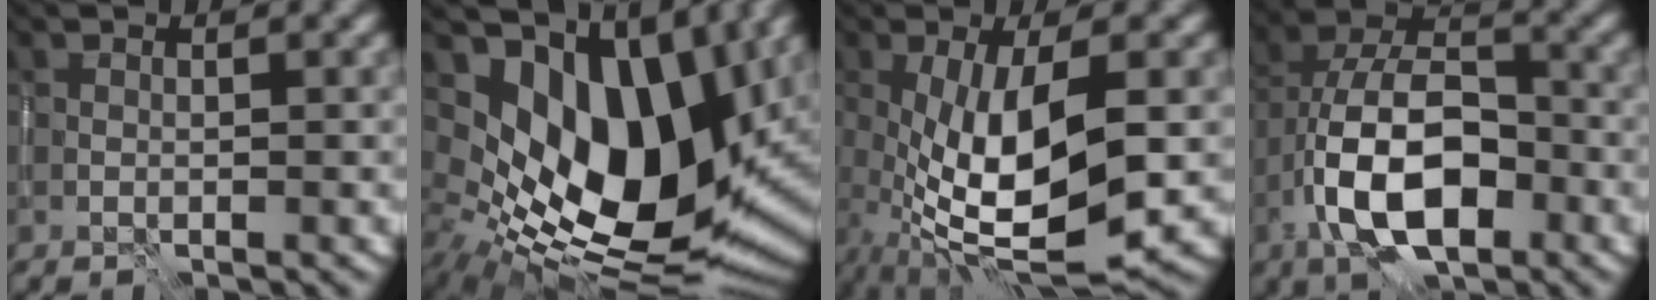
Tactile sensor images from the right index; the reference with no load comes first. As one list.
[{"total": 15.2, "force": [3.8, 8.7, 11.9], "torque": [-0.207, -0.007, 0.068]}, {"total": 10.4, "force": [-1.8, 3.6, 9.6], "torque": [-0.181, -0.019, -0.029]}, {"total": 10.5, "force": [-4.6, 5.1, 8.0], "torque": [-0.149, 0.005, -0.087]}]